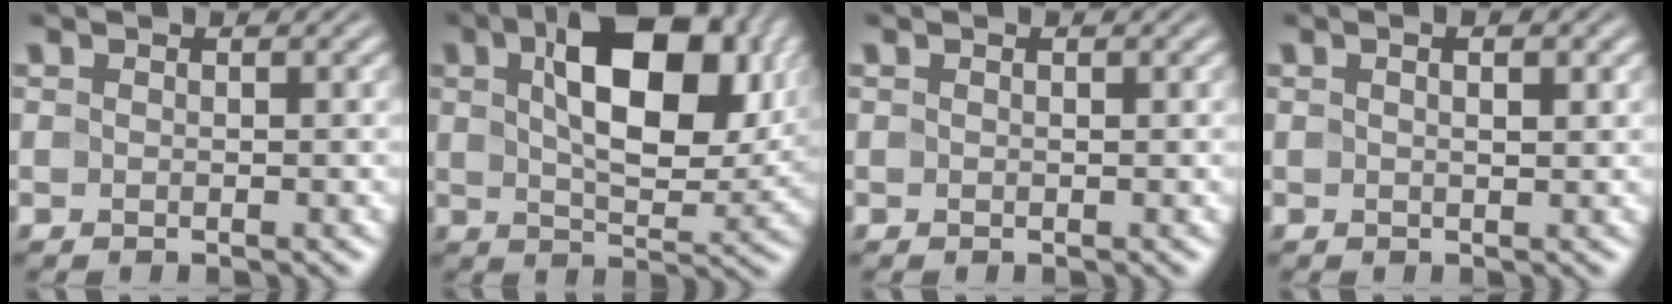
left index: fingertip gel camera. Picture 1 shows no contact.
{"total": 11.0, "force": [3.6, 5.6, 8.8], "torque": [-0.138, 0.001, 0.062]}
{"total": 0.0}
{"total": 2.3, "force": [1.1, 0.7, 1.9], "torque": [-0.013, -0.003, 0.006]}